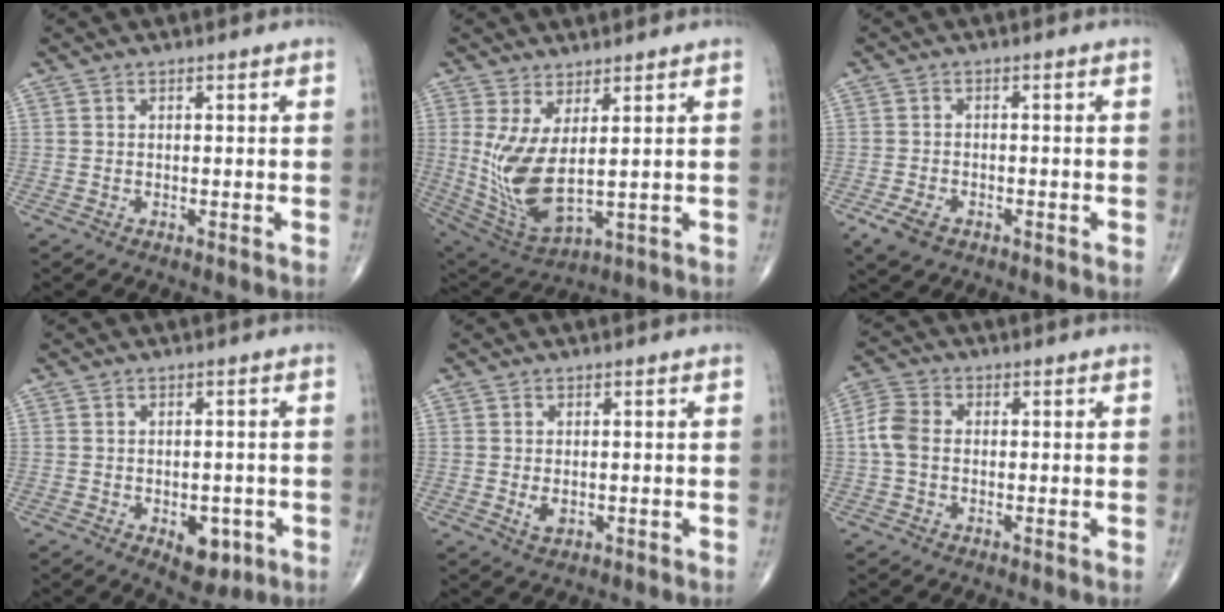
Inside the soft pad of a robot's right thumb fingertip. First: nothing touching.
{"total": 11.8, "force": [1.8, 4.5, 10.8], "torque": [-0.234, -0.030, 0.056]}
{"total": 4.0, "force": [-2.2, 2.4, 2.4], "torque": [-0.050, 0.002, -0.037]}
{"total": 5.9, "force": [-2.1, 3.5, 4.2], "torque": [-0.033, 0.005, -0.017]}
{"total": 2.1, "force": [-0.2, 1.3, 1.6], "torque": [-0.028, -0.005, 0.000]}
{"total": 5.3, "force": [-0.2, 3.8, 3.6], "torque": [-0.081, 0.015, -0.013]}